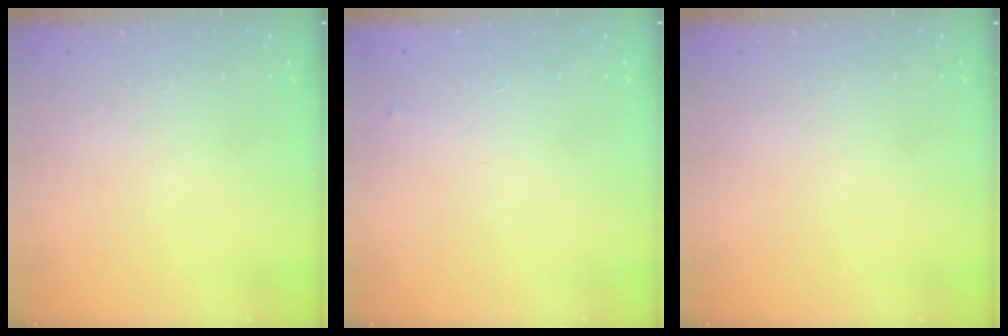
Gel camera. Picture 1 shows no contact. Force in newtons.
{"total": 2.5, "press": 2.5, "slide": 0.4}
{"total": 0.0}